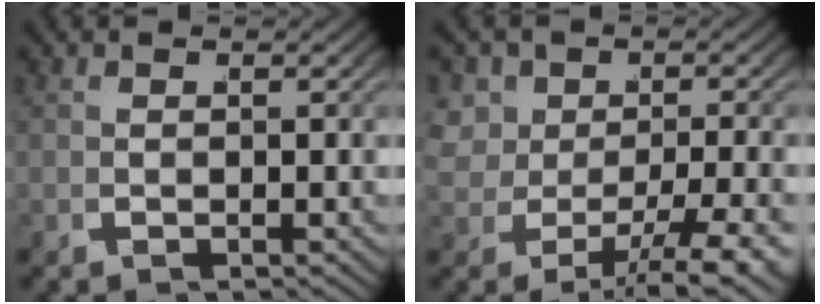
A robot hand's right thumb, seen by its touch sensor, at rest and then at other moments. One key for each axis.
{"total": 6.5, "fx": -1.4, "fy": 4.5, "fz": 4.5, "tx": -0.085, "ty": -0.019, "tz": -0.012}